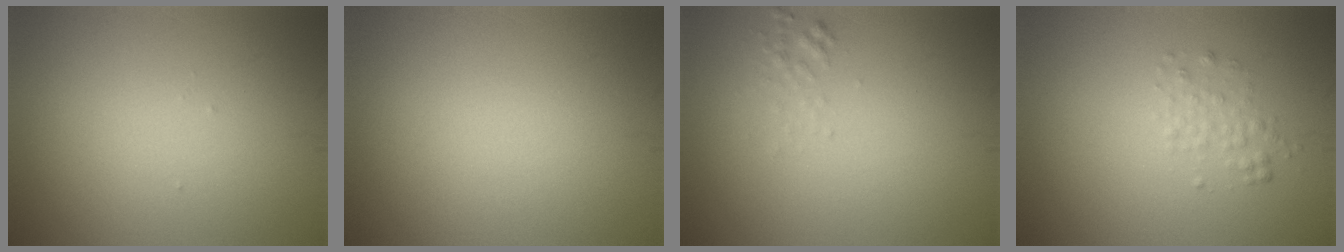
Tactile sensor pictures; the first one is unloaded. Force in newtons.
{"total": 0.0}
{"total": 1.0, "press": 1.0, "slide": 0.0}
{"total": 1.4, "press": 1.4, "slide": 0.0}